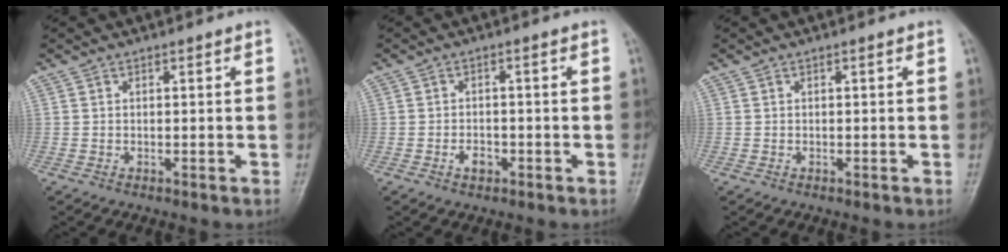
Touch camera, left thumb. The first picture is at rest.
{"total": 2.7, "force": [-1.3, 1.7, 1.6], "torque": [-0.023, 0.011, -0.021]}
{"total": 0.0}